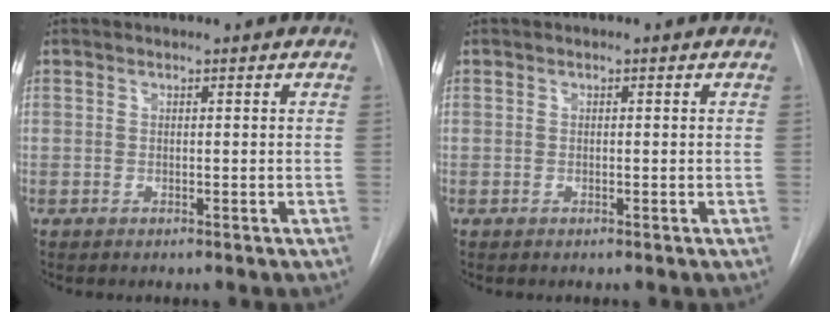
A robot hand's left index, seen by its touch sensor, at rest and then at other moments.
{"total": 0.0}